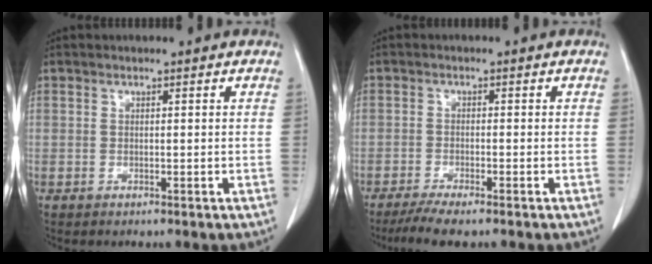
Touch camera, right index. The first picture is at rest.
{"total": 5.3, "force": [-4.1, 0.3, 3.3], "torque": [-0.054, -0.012, -0.070]}